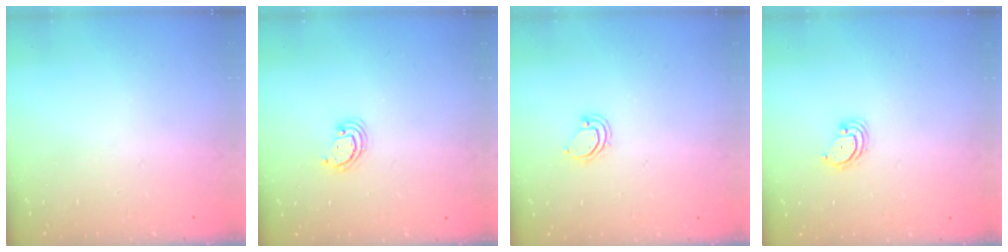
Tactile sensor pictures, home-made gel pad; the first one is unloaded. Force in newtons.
{"total": 2.5, "press": 2.5, "slide": 0.3}
{"total": 4.3, "press": 4.3, "slide": 0.5}
{"total": 2.8, "press": 2.8, "slide": 0.3}